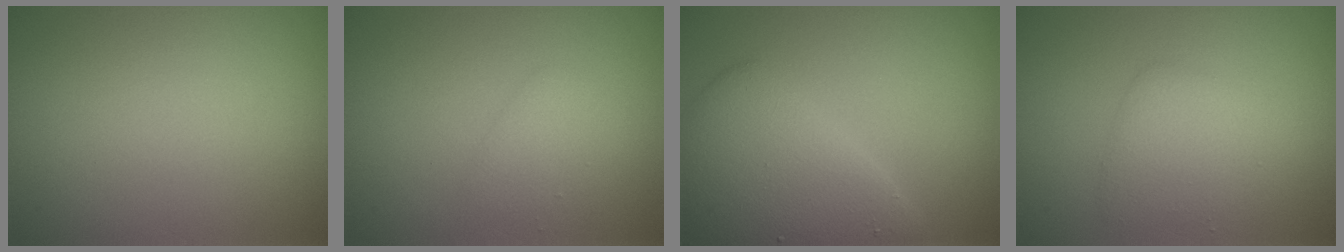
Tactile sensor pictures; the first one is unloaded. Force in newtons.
{"total": 1.7, "press": 1.7, "slide": 0.1}
{"total": 7.2, "press": 7.2, "slide": 0.2}
{"total": 2.9, "press": 2.9, "slide": 0.1}